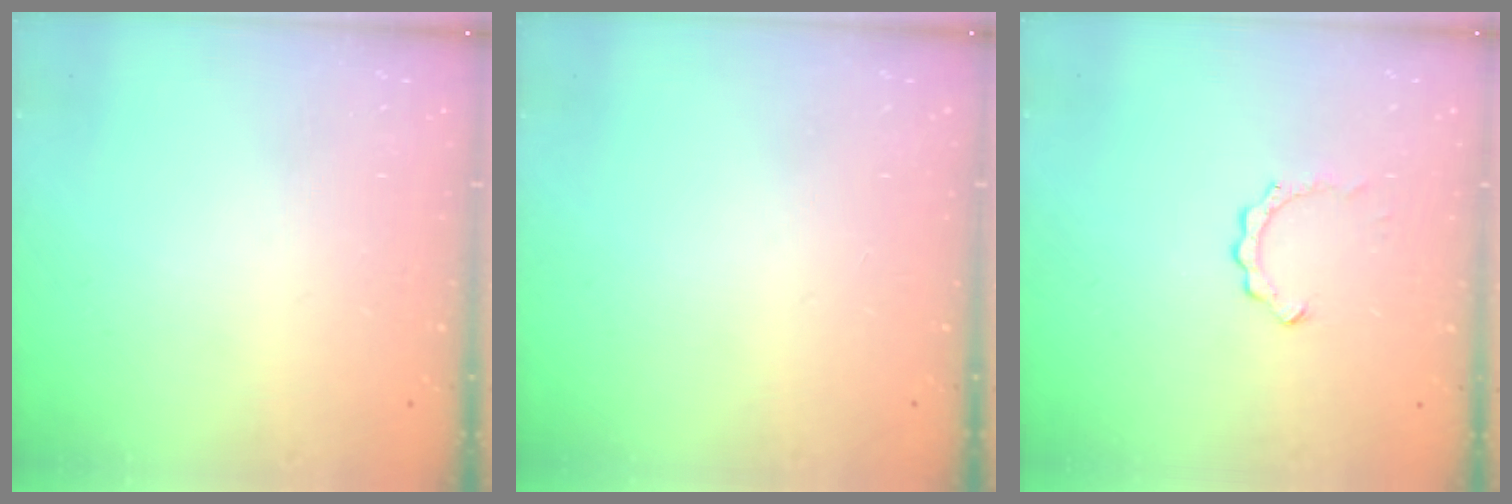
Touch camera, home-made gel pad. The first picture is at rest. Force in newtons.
{"total": 0.0}
{"total": 2.3, "press": 2.3, "slide": 0.2}